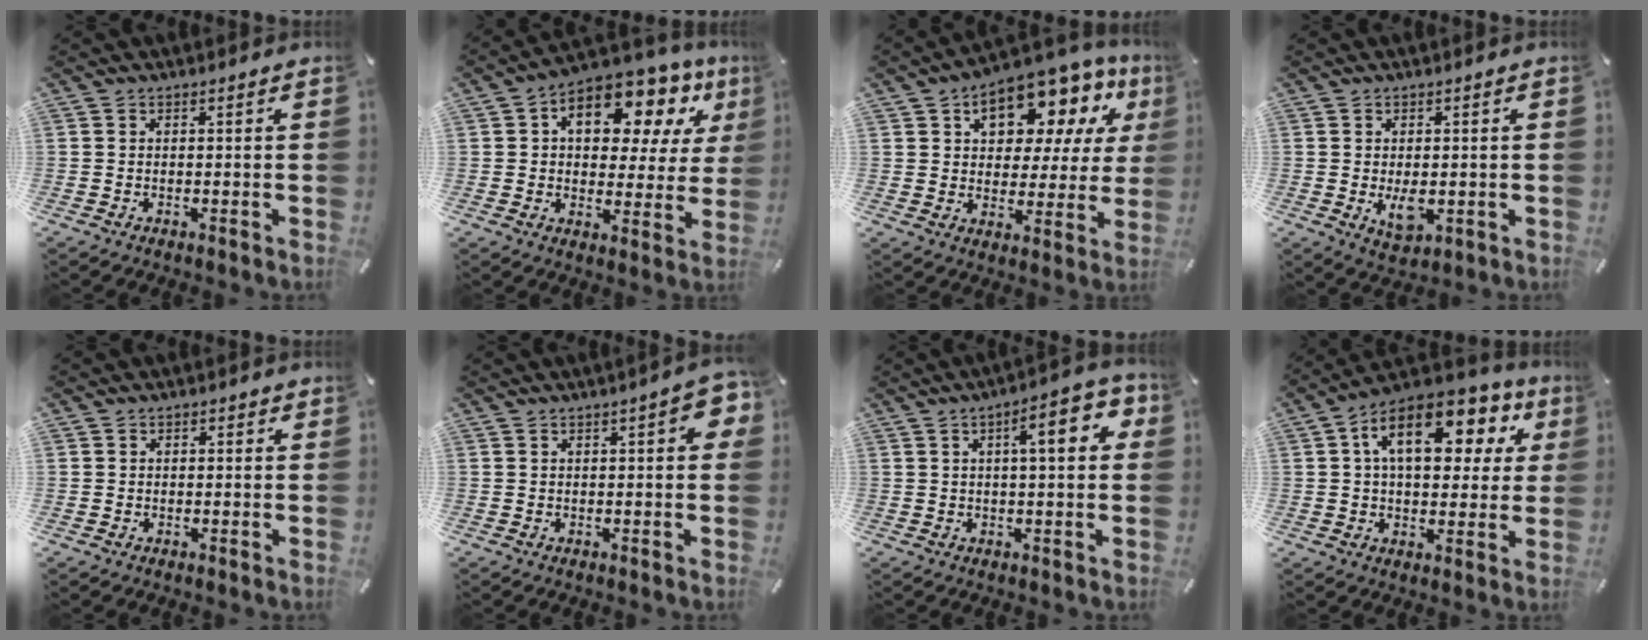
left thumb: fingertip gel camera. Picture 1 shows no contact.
{"total": 15.4, "force": [7.4, 9.1, 10.0], "torque": [-0.149, -0.040, 0.125]}
{"total": 14.6, "force": [9.0, 8.4, 8.0], "torque": [-0.125, -0.059, 0.155]}
{"total": 5.4, "force": [-0.5, 3.3, 4.2], "torque": [-0.075, -0.007, -0.011]}
{"total": 1.4, "force": [0.4, 1.3, -0.1], "torque": [0.010, -0.001, 0.004]}
{"total": 6.5, "force": [2.0, 2.1, 5.8], "torque": [-0.086, 0.002, 0.031]}
{"total": 10.6, "force": [3.6, 3.0, 9.5], "torque": [-0.135, -0.008, 0.050]}
{"total": 16.8, "force": [6.6, 9.5, 12.2], "torque": [-0.194, -0.014, 0.112]}